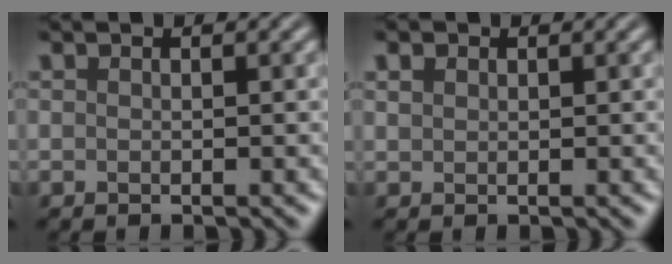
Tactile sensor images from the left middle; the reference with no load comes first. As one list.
[{"total": 0.9, "force": [0.5, 0.7, 0.3], "torque": [-0.005, 0.003, 0.009]}]